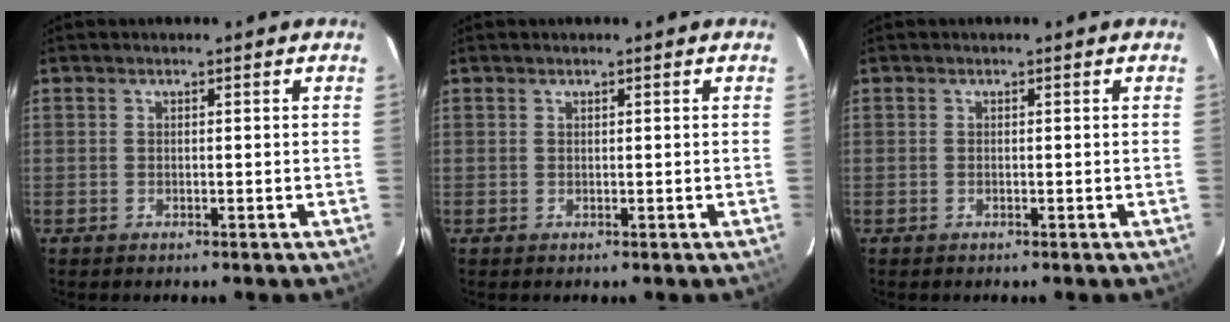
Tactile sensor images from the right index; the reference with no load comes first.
{"total": 0.0}
{"total": 0.0}